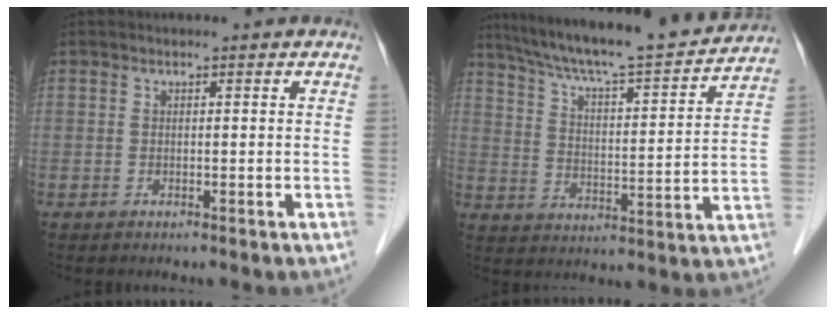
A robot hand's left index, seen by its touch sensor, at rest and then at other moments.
{"total": 19.9, "force": [18.0, 0.9, 8.4], "torque": [-0.142, -0.005, 0.266]}